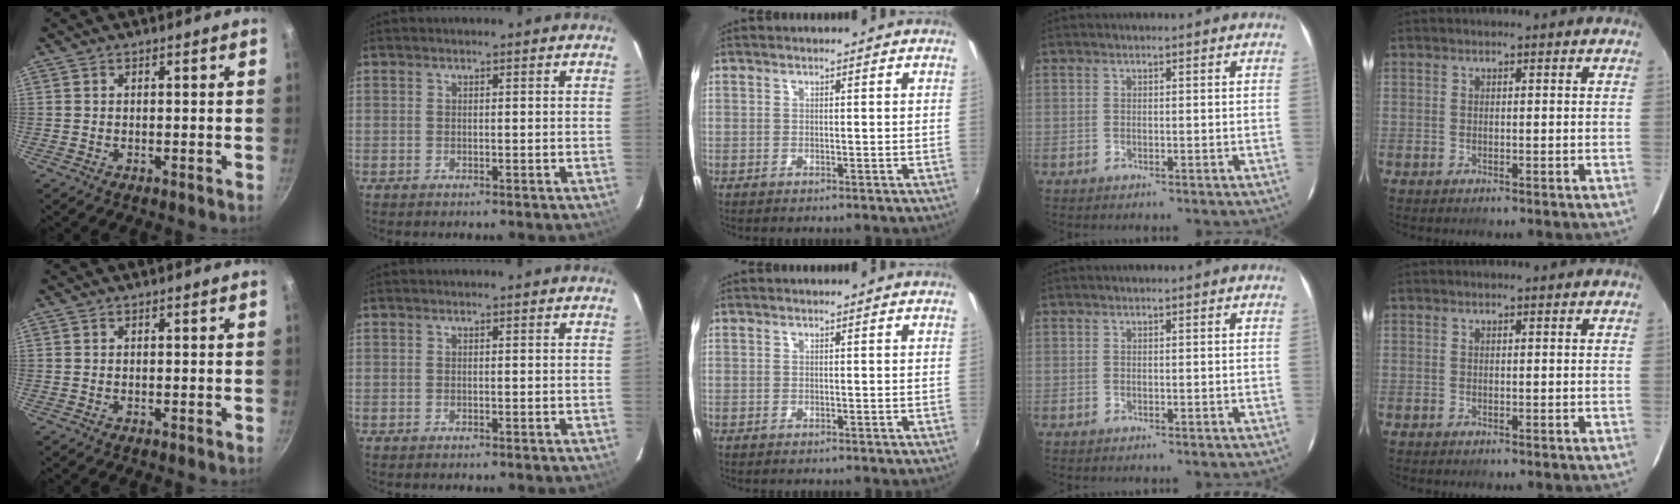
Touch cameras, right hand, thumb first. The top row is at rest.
{}